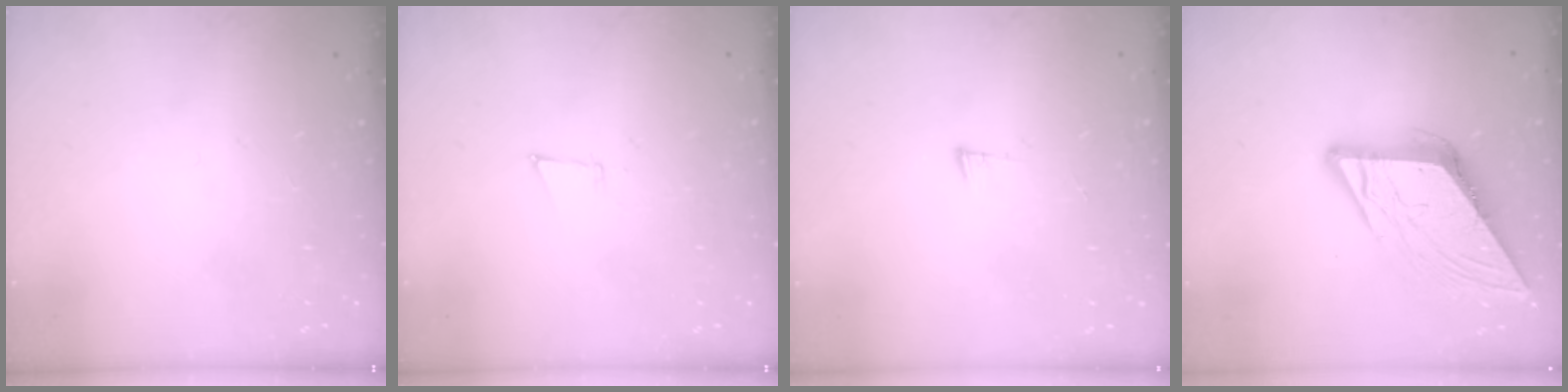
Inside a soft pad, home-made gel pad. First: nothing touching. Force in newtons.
{"total": 3.4, "press": 3.4, "slide": 0.6}
{"total": 3.2, "press": 3.2, "slide": 0.4}
{"total": 11.3, "press": 11.2, "slide": 1.2}